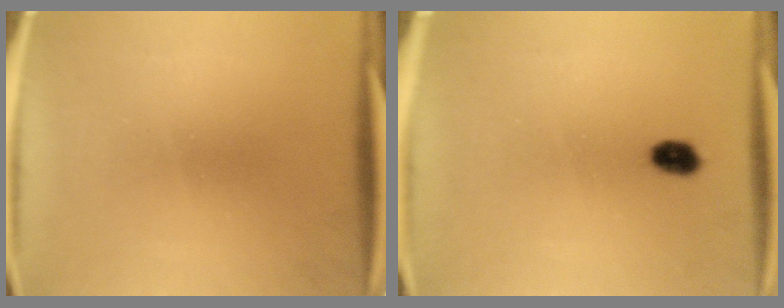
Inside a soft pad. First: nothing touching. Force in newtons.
{"total": 2.8}